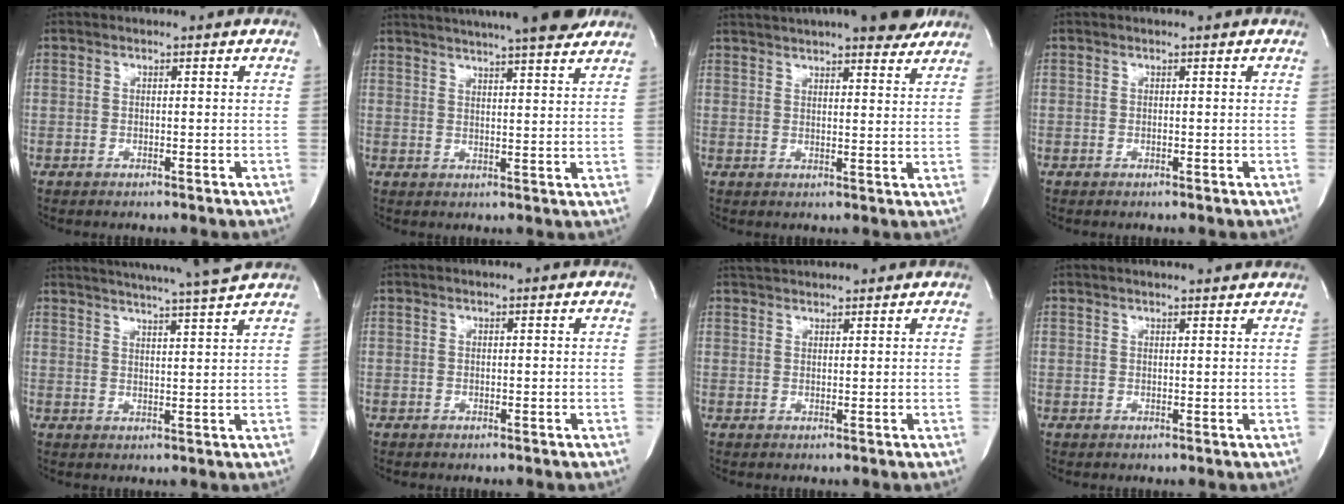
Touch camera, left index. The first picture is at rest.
{"total": 19.7, "force": [17.1, 1.9, 9.7], "torque": [-0.159, 0.023, 0.229]}
{"total": 16.7, "force": [14.2, 2.7, 8.5], "torque": [-0.134, 0.023, 0.189]}
{"total": 0.0}
{"total": 13.2, "force": [12.1, -1.7, 4.9], "torque": [-0.088, -0.024, 0.164]}
{"total": 1.0, "force": [0.9, 0.0, 0.5], "torque": [-0.006, 0.015, 0.015]}
{"total": 5.7, "force": [5.4, 0.8, 1.6], "torque": [-0.028, 0.036, 0.085]}
{"total": 7.2, "force": [6.7, 0.7, 2.5], "torque": [-0.036, 0.019, 0.076]}